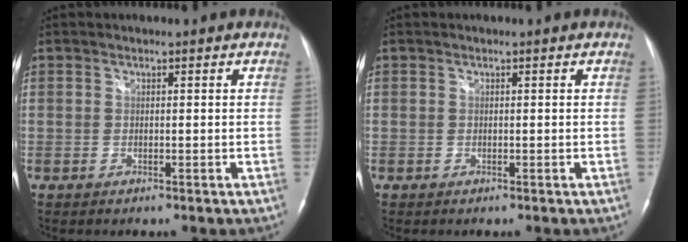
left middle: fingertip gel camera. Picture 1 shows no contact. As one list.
[{"total": 0.0}]